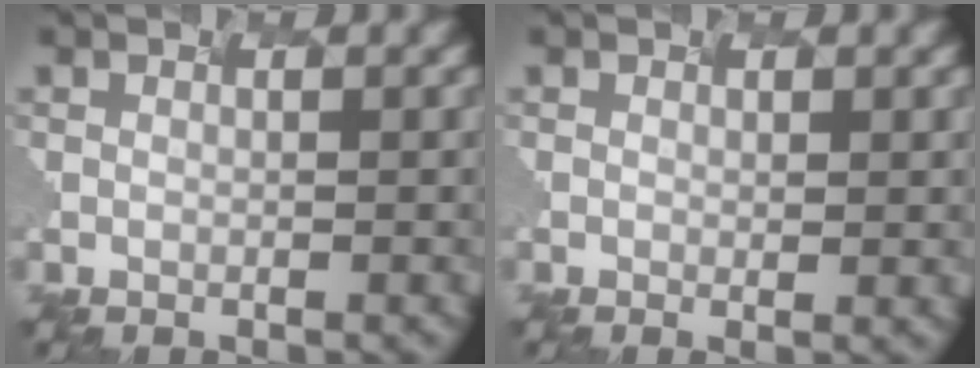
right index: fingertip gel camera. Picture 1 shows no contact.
{"total": 0.5, "force": [-0.2, -0.4, 0.2], "torque": [-0.009, -0.009, 0.007]}